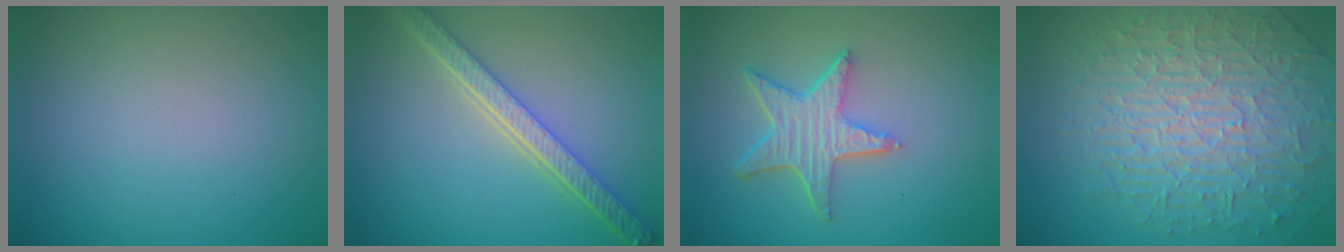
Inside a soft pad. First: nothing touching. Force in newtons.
{"total": 5.2, "press": 4.0, "slide": 3.3}
{"total": 5.0, "press": 4.0, "slide": 3.0}
{"total": 10.1, "press": 6.5, "slide": 7.7}